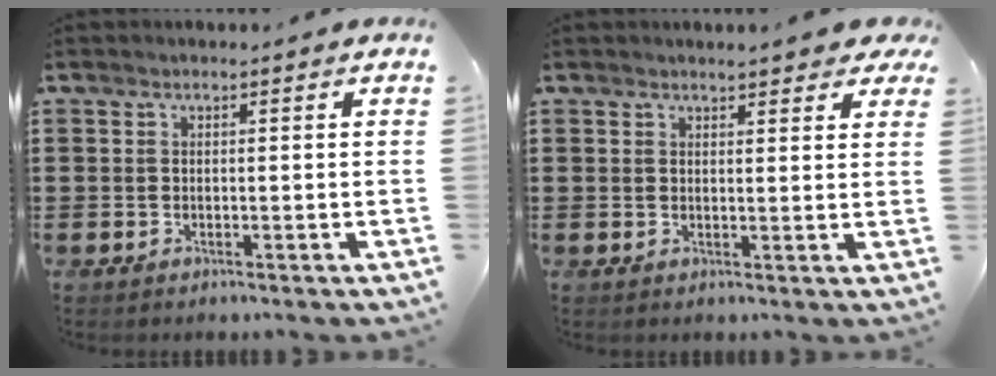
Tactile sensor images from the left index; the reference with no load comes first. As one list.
[{"total": 2.7, "force": [2.5, 0.5, 1.0], "torque": [-0.018, -0.002, 0.045]}]